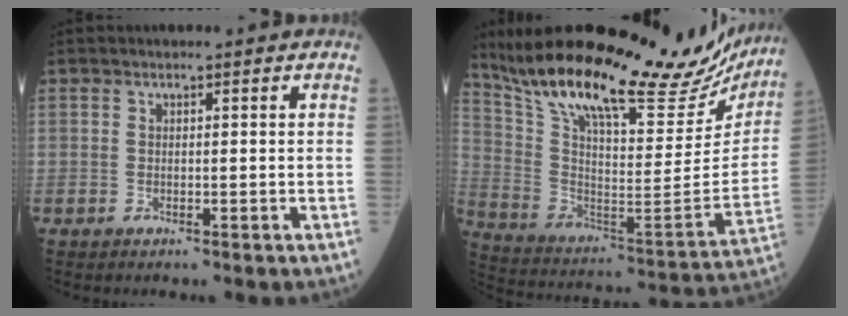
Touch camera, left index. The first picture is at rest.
{"total": 33.6, "force": [27.8, 8.9, 16.7], "torque": [-0.288, -0.039, 0.399]}